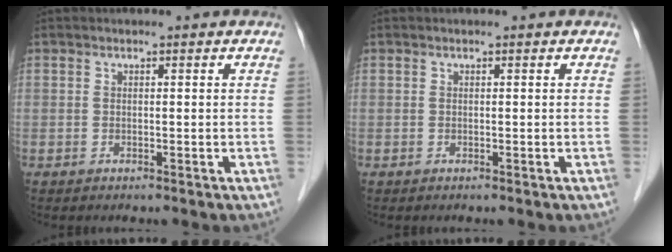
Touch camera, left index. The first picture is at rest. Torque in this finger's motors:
{"motor_torque": [0.00, 0.00, 0.00, 0.00]}